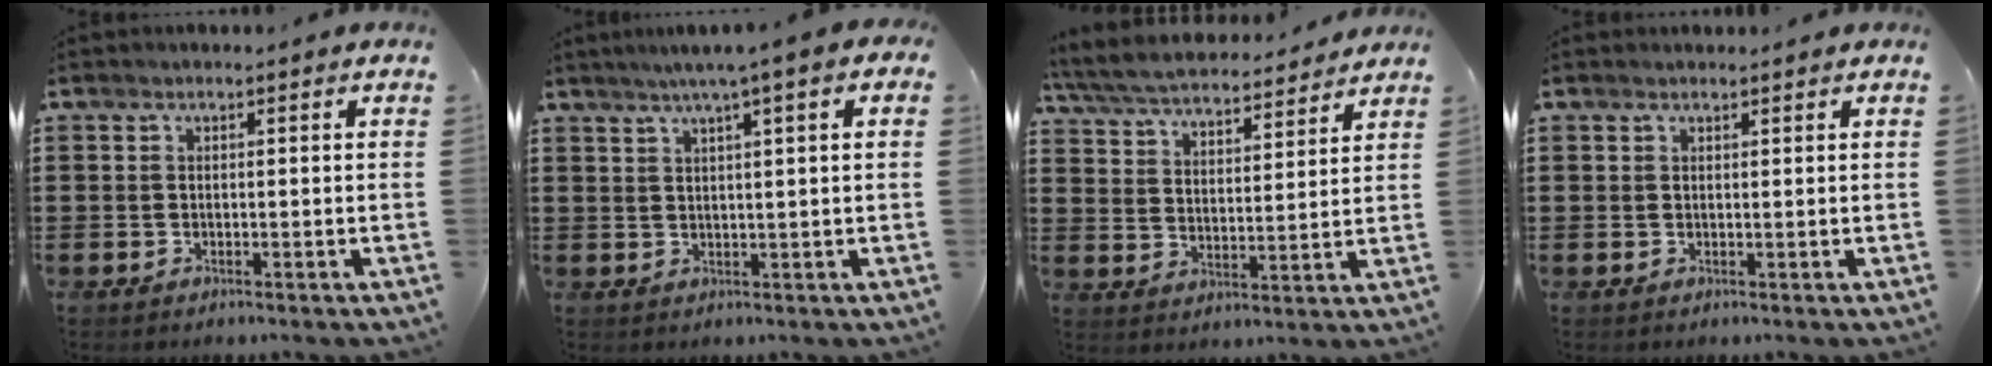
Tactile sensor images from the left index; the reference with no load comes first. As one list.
[{"total": 3.7, "force": [1.9, -0.2, 3.2], "torque": [-0.066, 0.002, 0.030]}, {"total": 5.7, "force": [5.4, 0.5, 1.5], "torque": [-0.056, -0.033, 0.091]}, {"total": 0.9, "force": [0.8, 0.1, 0.2], "torque": [-0.006, 0.000, 0.017]}]